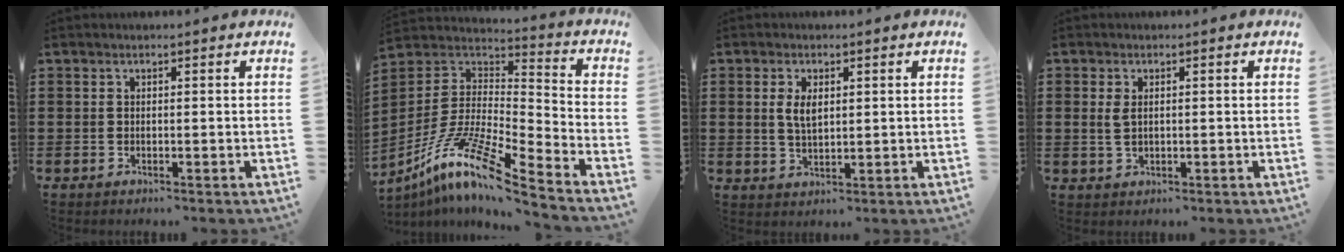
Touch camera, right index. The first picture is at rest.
{"total": 12.3, "force": [-8.9, 1.0, 8.4], "torque": [-0.177, -0.002, -0.178]}
{"total": 3.7, "force": [0.8, 1.8, 3.1], "torque": [-0.058, 0.003, 0.012]}
{"total": 2.4, "force": [0.5, 1.3, 1.9], "torque": [-0.049, 0.003, 0.006]}